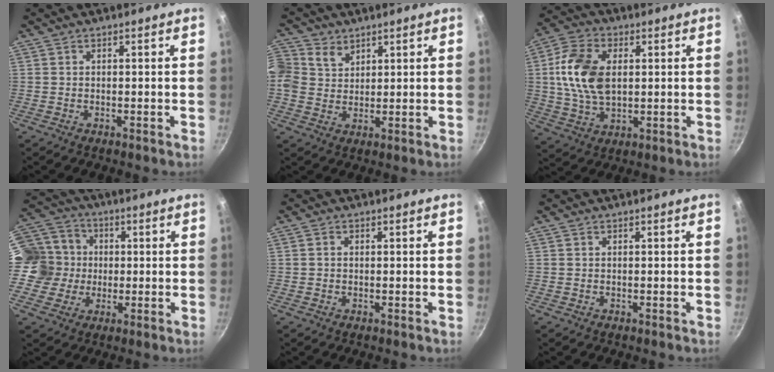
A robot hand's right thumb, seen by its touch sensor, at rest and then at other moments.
{"total": 8.1, "force": [3.5, 6.8, 2.6], "torque": [-0.042, 0.007, 0.064]}
{"total": 13.5, "force": [1.9, 8.4, 10.3], "torque": [-0.187, 0.002, 0.032]}
{"total": 11.5, "force": [-0.2, 10.9, 3.7], "torque": [-0.037, 0.026, -0.018]}
{"total": 0.8, "force": [0.0, 0.7, 0.4], "torque": [-0.006, 0.005, 0.000]}
{"total": 0.0}